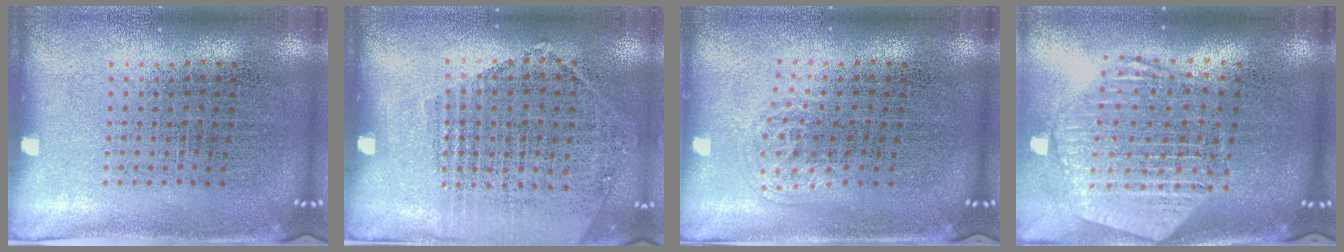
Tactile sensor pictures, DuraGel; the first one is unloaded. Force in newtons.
{"total": 1.0, "press": 0.9, "slide": 0.5}
{"total": 1.0, "press": 0.6, "slide": 0.8}
{"total": 2.6, "press": 2.1, "slide": 1.5}